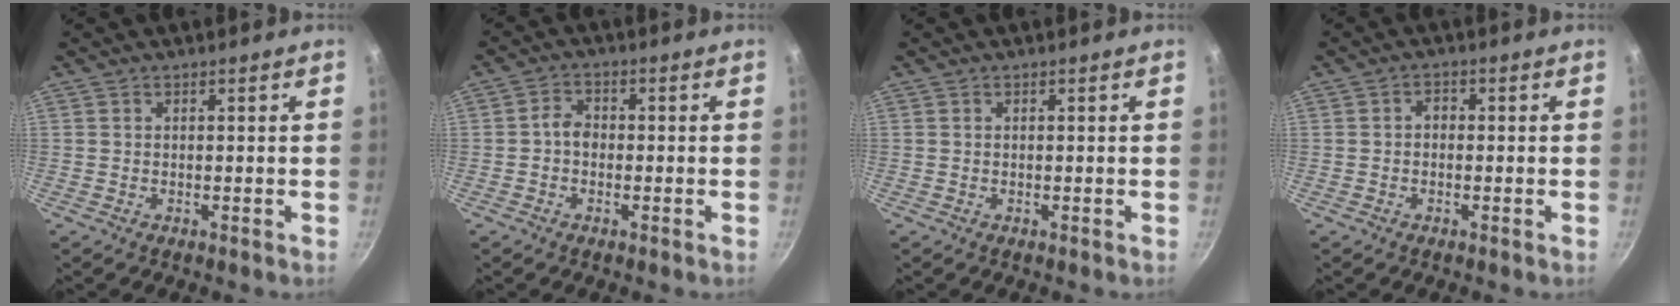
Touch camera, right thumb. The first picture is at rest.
{"total": 3.3, "force": [-0.6, 2.4, 2.2], "torque": [-0.030, 0.013, -0.017]}
{"total": 0.0}
{"total": 1.6, "force": [-0.3, 1.3, 1.0], "torque": [-0.005, 0.009, -0.010]}